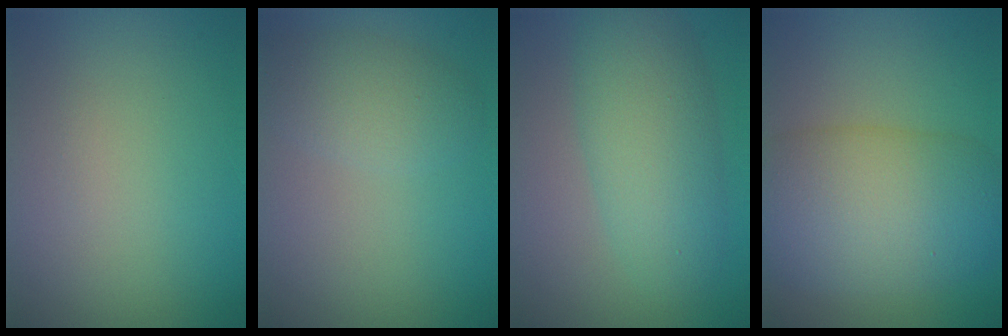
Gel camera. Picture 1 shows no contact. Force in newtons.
{"total": 2.6, "press": 2.6, "slide": 0.2}
{"total": 5.9, "press": 5.9, "slide": 0.1}
{"total": 9.8, "press": 9.8, "slide": 0.7}